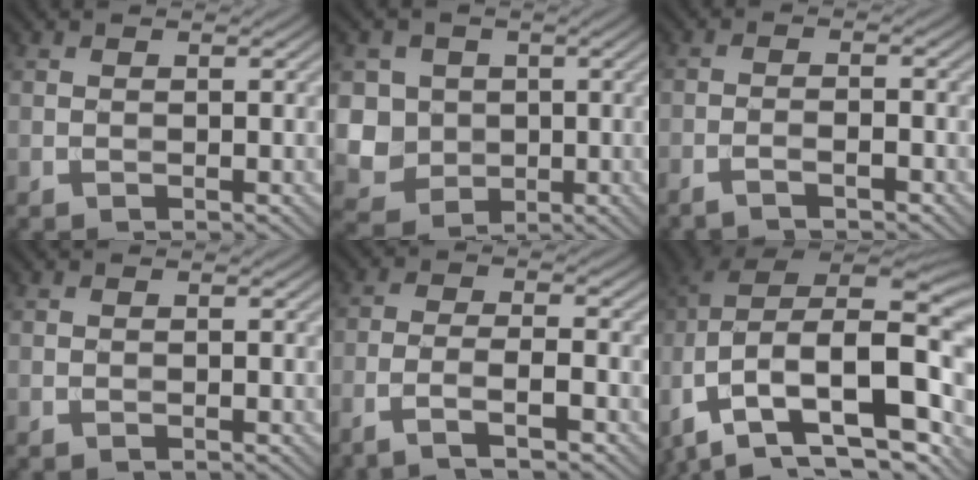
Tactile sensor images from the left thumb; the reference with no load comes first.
{"total": 6.0, "force": [0.3, 5.7, 1.9], "torque": [-0.058, -0.012, -0.010]}
{"total": 2.6, "force": [-2.0, 0.3, 1.7], "torque": [-0.032, 0.004, -0.043]}
{"total": 0.0}
{"total": 5.3, "force": [-3.5, 1.0, 3.8], "torque": [-0.069, 0.007, -0.074]}
{"total": 17.7, "force": [-8.1, 9.9, 12.2], "torque": [-0.226, -0.012, -0.108]}